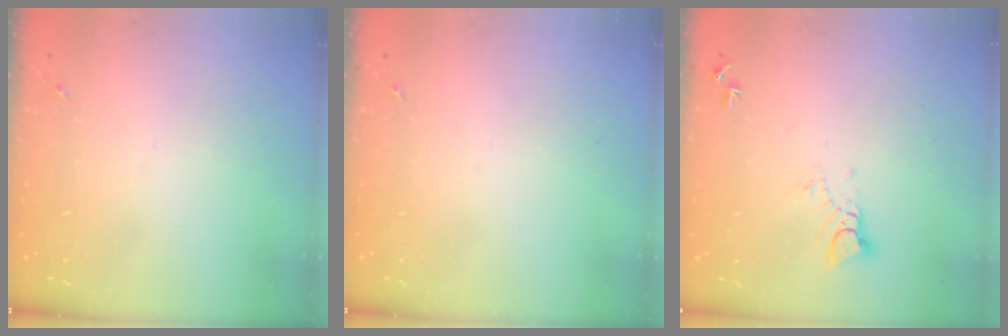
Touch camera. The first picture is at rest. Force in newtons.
{"total": 0.0}
{"total": 4.3, "press": 4.3, "slide": 0.4}